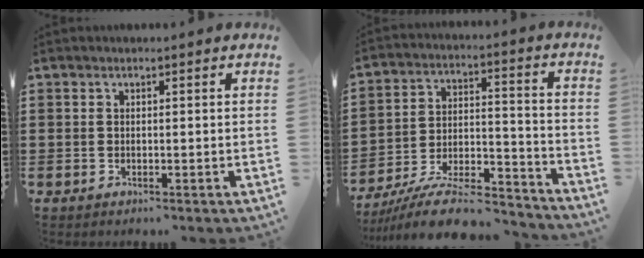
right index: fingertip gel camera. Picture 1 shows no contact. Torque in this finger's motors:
{"motor_torque": [-0.99, 0.28, -0.65, -0.21]}